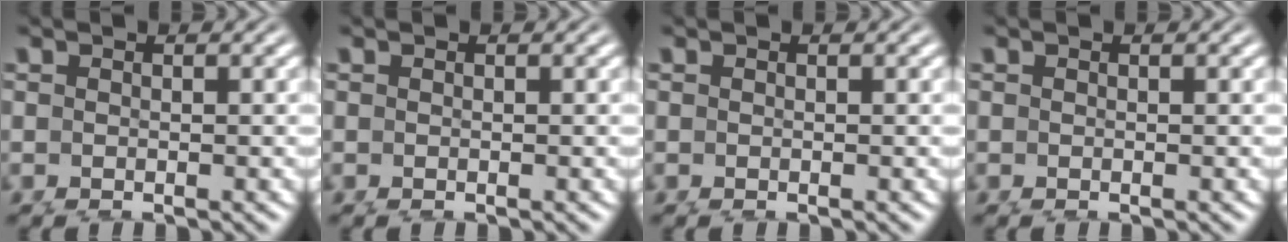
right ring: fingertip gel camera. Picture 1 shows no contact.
{"total": 0.0}
{"total": 0.0}
{"total": 0.0}